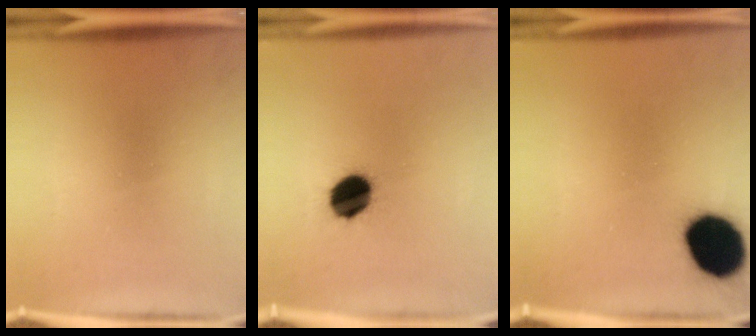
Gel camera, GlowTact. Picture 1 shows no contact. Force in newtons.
{"total": 10.8}
{"total": 16.5}